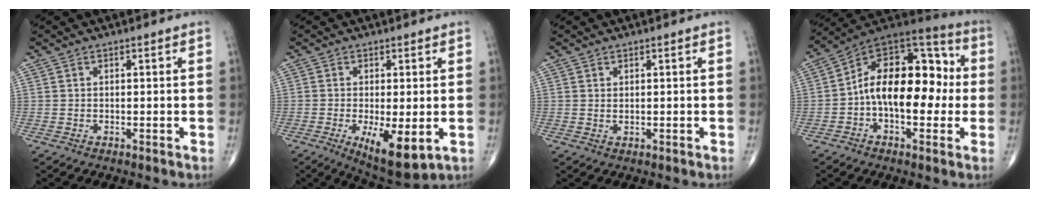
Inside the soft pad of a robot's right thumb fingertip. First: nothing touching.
{"total": 9.6, "force": [-2.6, 3.4, 8.6], "torque": [-0.135, -0.022, -0.033]}
{"total": 0.8, "force": [0.4, 0.3, 0.6], "torque": [-0.010, -0.002, 0.008]}
{"total": 19.6, "force": [-0.8, 11.0, 16.2], "torque": [-0.223, 0.046, -0.022]}